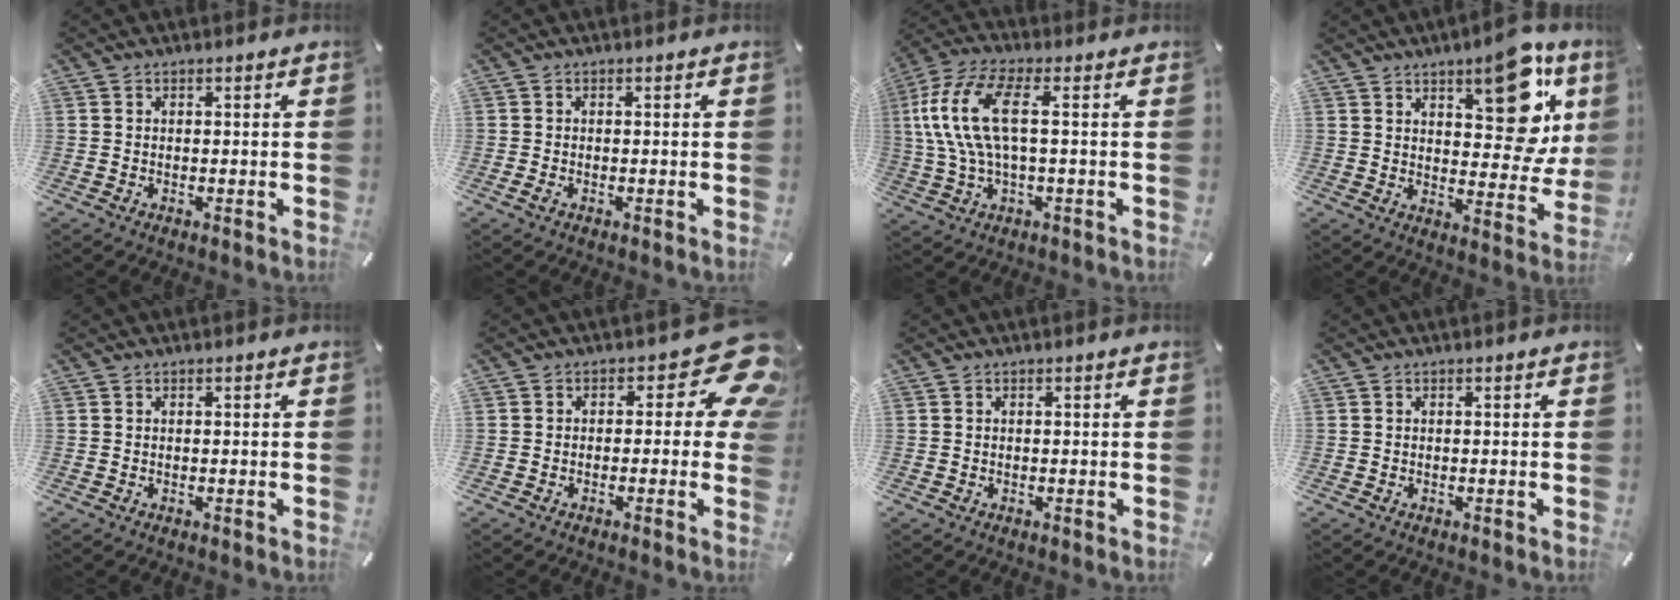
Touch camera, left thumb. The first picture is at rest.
{"total": 0.8, "force": [-0.4, 0.4, 0.6], "torque": [-0.009, -0.001, -0.007]}
{"total": 13.7, "force": [2.2, 5.5, 12.4], "torque": [-0.270, -0.009, 0.035]}
{"total": 18.1, "force": [9.1, 9.1, 12.6], "torque": [-0.137, -0.057, 0.148]}
{"total": 0.0}
{"total": 11.8, "force": [4.2, 5.6, 9.5], "torque": [-0.118, -0.027, 0.075]}
{"total": 0.0}
{"total": 0.0}